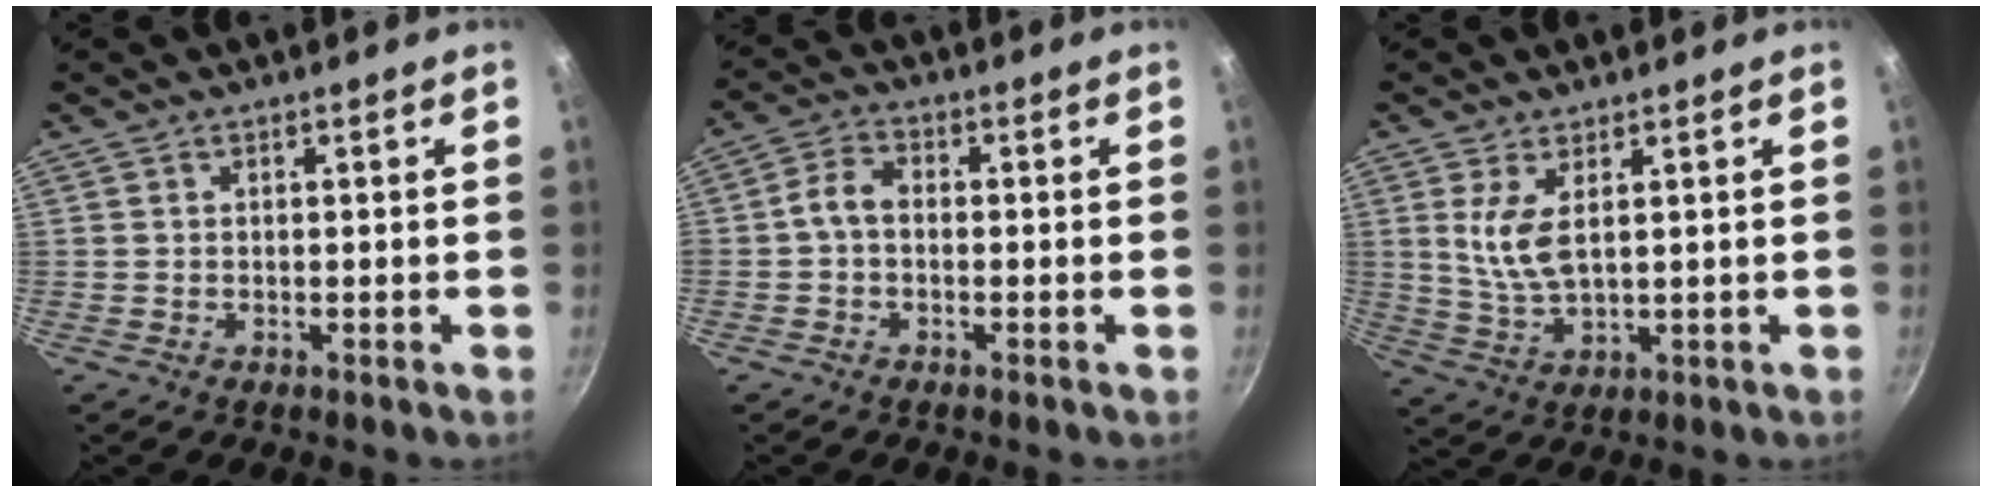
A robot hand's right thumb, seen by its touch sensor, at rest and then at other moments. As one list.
[{"total": 4.0, "force": [-0.7, 2.7, 2.9], "torque": [-0.057, 0.023, -0.024]}, {"total": 6.5, "force": [1.9, 2.7, 5.5], "torque": [-0.112, -0.019, 0.046]}]